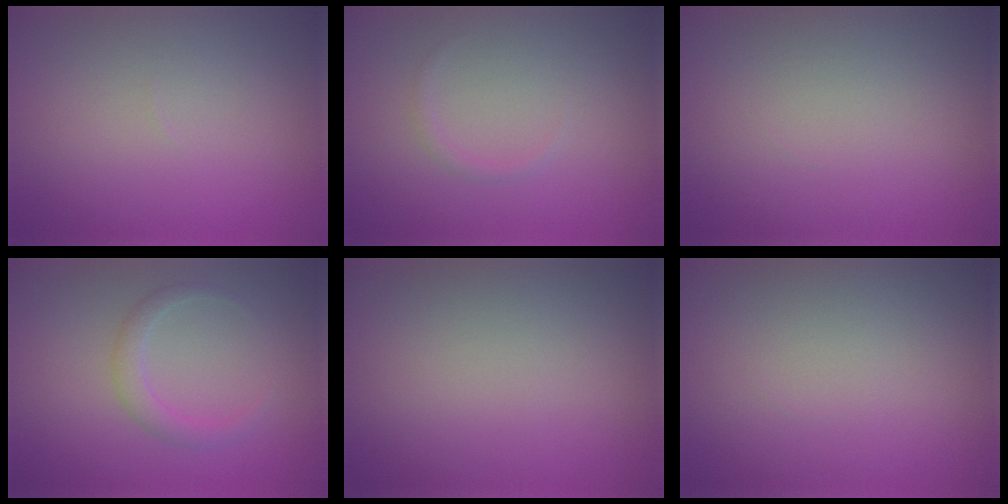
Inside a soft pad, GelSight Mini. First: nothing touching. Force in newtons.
{"total": 0.7, "press": 0.7, "slide": 0.0}
{"total": 0.0}
{"total": 1.7, "press": 1.7, "slide": 0.2}
{"total": 0.0}
{"total": 0.0}